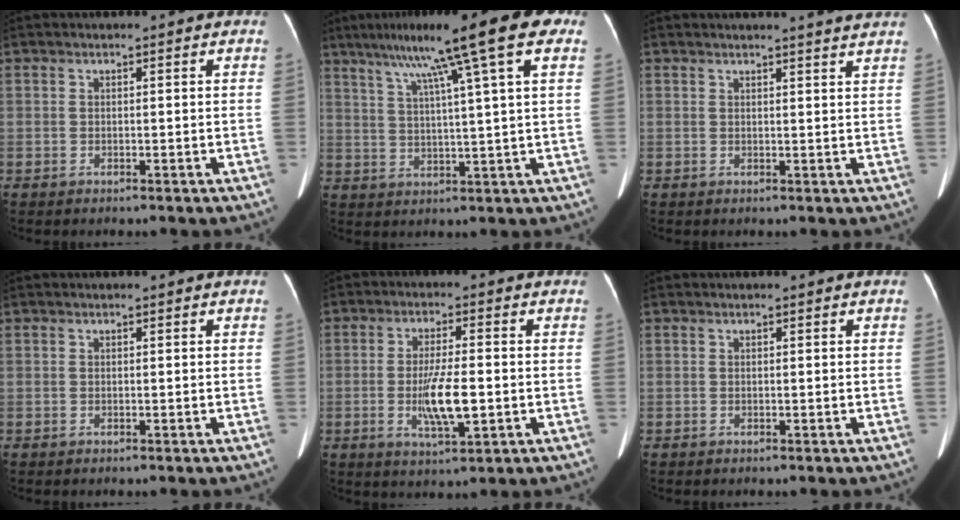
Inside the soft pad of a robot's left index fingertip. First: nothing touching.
{"total": 14.0, "force": [7.5, -0.6, 11.8], "torque": [-0.181, 0.021, 0.104]}
{"total": 4.8, "force": [4.4, -0.9, 1.6], "torque": [-0.018, -0.020, 0.030]}
{"total": 0.0}
{"total": 7.0, "force": [-1.8, 1.2, 6.7], "torque": [-0.127, -0.029, -0.033]}
{"total": 0.0}